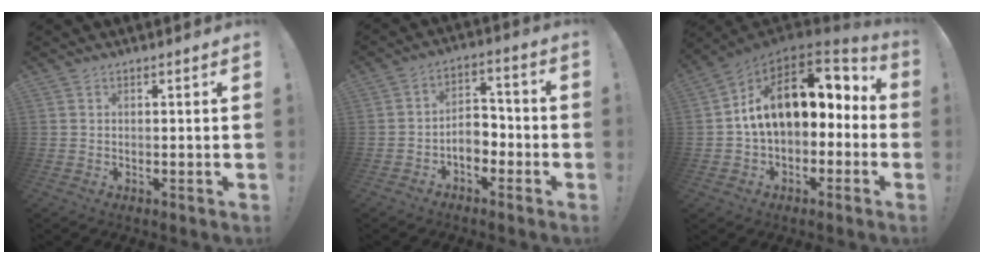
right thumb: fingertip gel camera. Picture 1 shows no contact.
{"total": 7.4, "force": [-2.9, 5.2, 4.4], "torque": [-0.063, 0.017, -0.050]}
{"total": 18.5, "force": [4.6, 10.9, 14.2], "torque": [-0.212, 0.001, 0.089]}